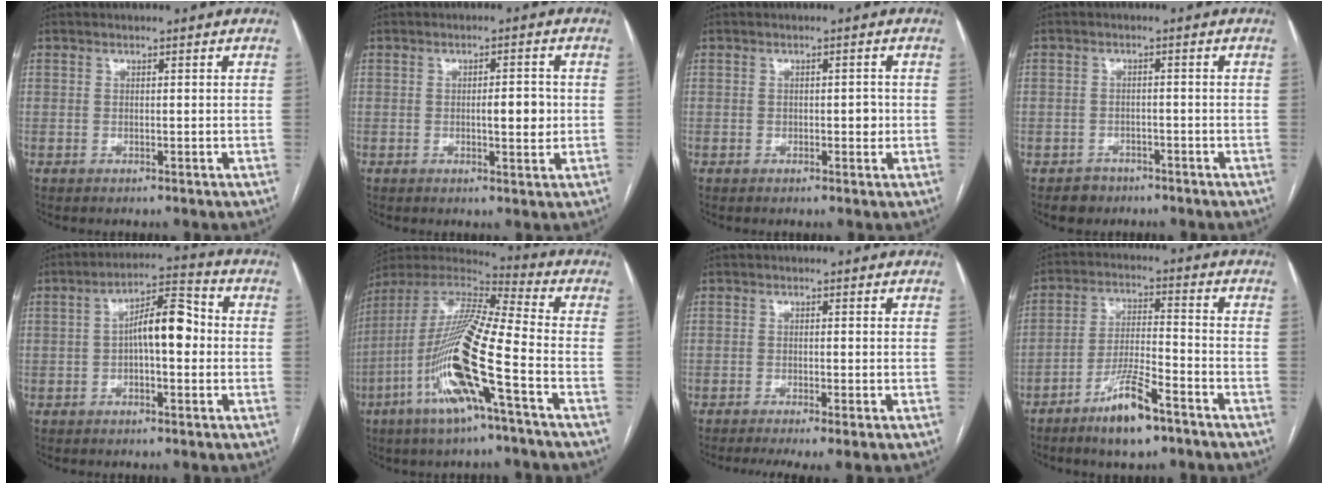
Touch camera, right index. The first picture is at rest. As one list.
[{"total": 3.8, "force": [-0.2, 1.0, 3.7], "torque": [-0.053, 0.001, -0.001]}, {"total": 1.9, "force": [-0.2, 1.0, 1.6], "torque": [-0.022, 0.004, 0.000]}, {"total": 2.8, "force": [-1.8, 2.2, -0.2], "torque": [0.003, 0.011, -0.028]}, {"total": 8.1, "force": [-0.1, 2.6, 7.6], "torque": [-0.127, 0.032, -0.005]}, {"total": 19.3, "force": [-7.1, 1.3, 17.9], "torque": [-0.380, -0.020, -0.141]}, {"total": 4.8, "force": [-3.5, 0.1, 3.2], "torque": [-0.044, -0.012, -0.057]}, {"total": 9.5, "force": [-6.4, 1.6, 6.8], "torque": [-0.131, -0.010, -0.115]}]